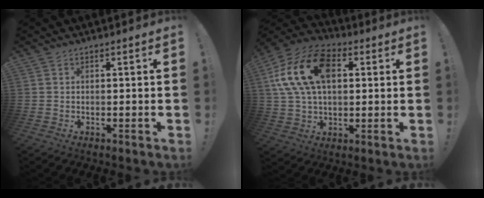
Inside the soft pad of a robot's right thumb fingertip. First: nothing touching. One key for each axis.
{"total": 20.2, "fx": 5.6, "fy": 13.1, "fz": 14.3, "tx": -0.279, "ty": 0.003, "tz": 0.100}